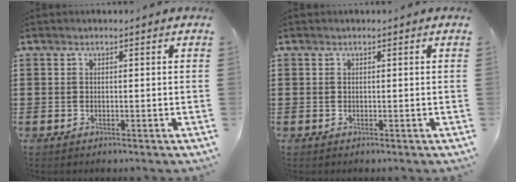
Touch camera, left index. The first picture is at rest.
{"total": 0.0}